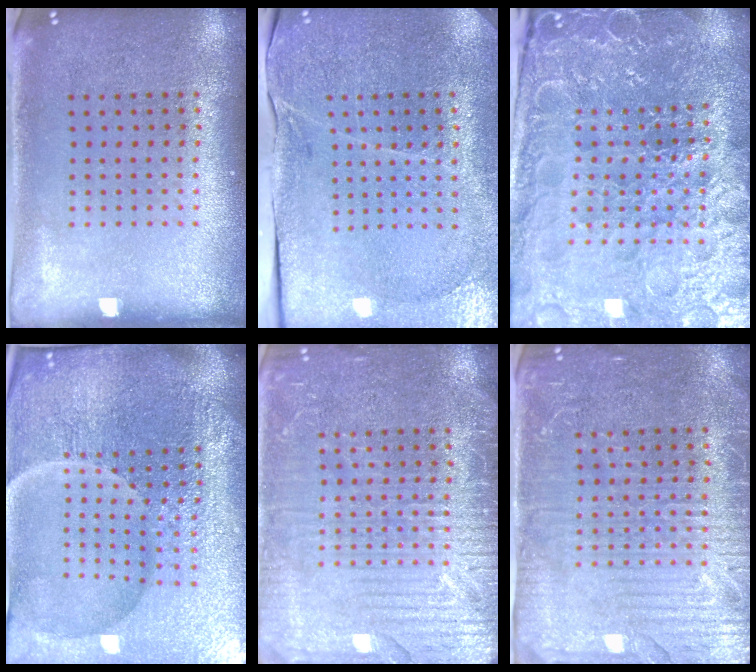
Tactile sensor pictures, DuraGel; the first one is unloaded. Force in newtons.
{"total": 3.4, "press": 3.4, "slide": 0.3}
{"total": 5.0, "press": 4.8, "slide": 1.5}
{"total": 6.3, "press": 5.7, "slide": 2.7}
{"total": 6.2, "press": 6.1, "slide": 0.8}
{"total": 4.2, "press": 4.0, "slide": 1.4}